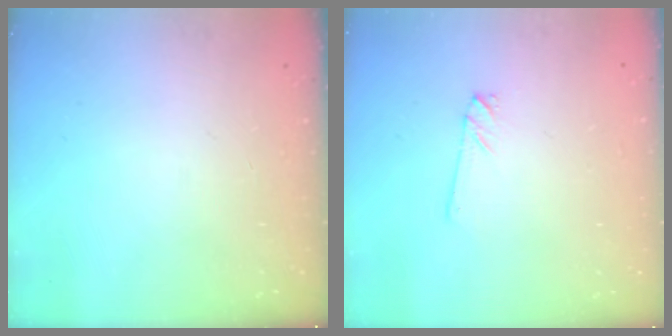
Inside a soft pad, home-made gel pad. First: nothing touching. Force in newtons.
{"total": 0.8, "press": 0.8, "slide": 0.1}